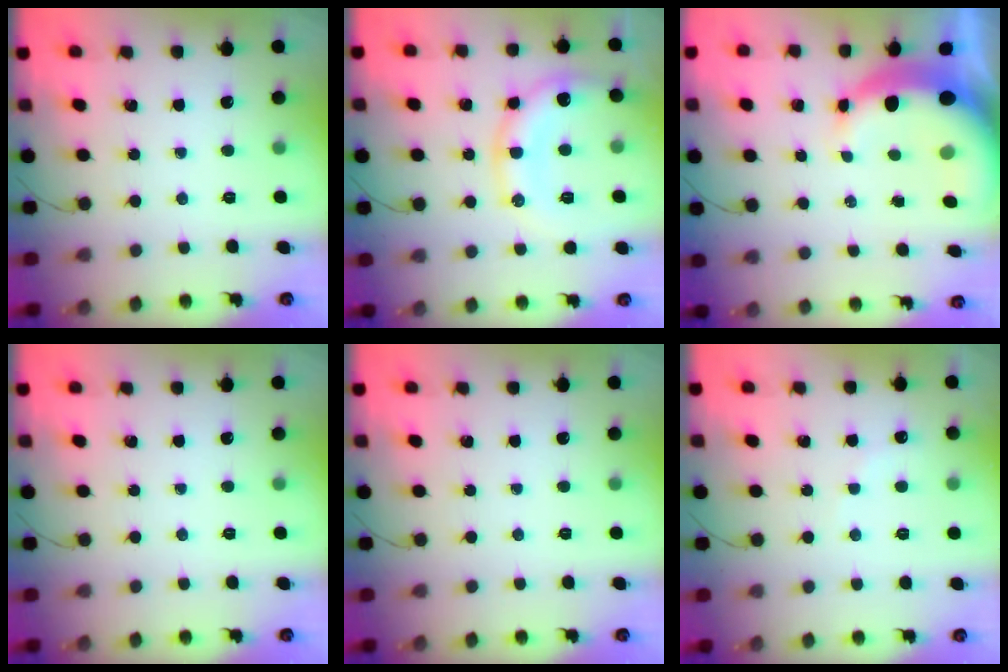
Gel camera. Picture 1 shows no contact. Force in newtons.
{"total": 14.3, "press": 14.3, "slide": 0.4}
{"total": 10.0, "press": 9.8, "slide": 2.1}
{"total": 0.0}
{"total": 0.0}
{"total": 5.0, "press": 4.9, "slide": 1.0}